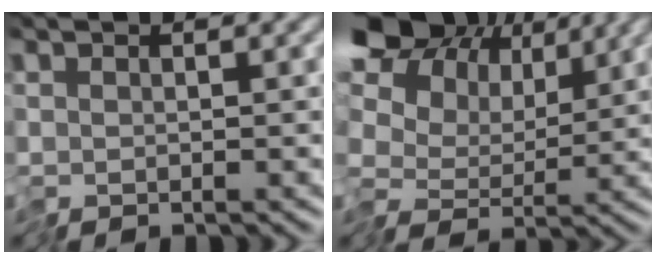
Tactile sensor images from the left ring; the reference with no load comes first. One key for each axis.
{"total": 11.9, "fx": 3.3, "fy": 8.8, "fz": 7.3, "tx": -0.154, "ty": 0.024, "tz": 0.047}